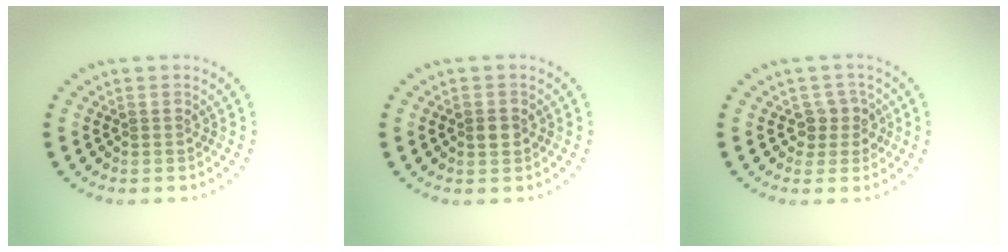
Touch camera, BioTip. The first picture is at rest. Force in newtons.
{"total": 1.2, "press": 1.2, "slide": 0.2}
{"total": 2.1, "press": 1.7, "slide": 1.1}